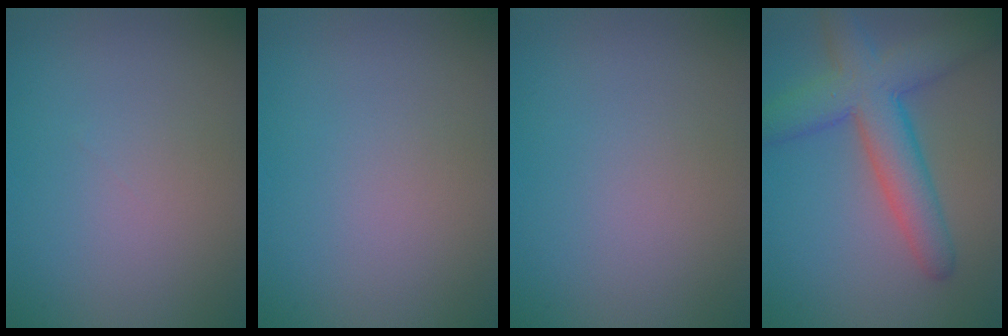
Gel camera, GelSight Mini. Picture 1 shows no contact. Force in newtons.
{"total": 0.0}
{"total": 0.0}
{"total": 6.9, "press": 6.9, "slide": 0.2}